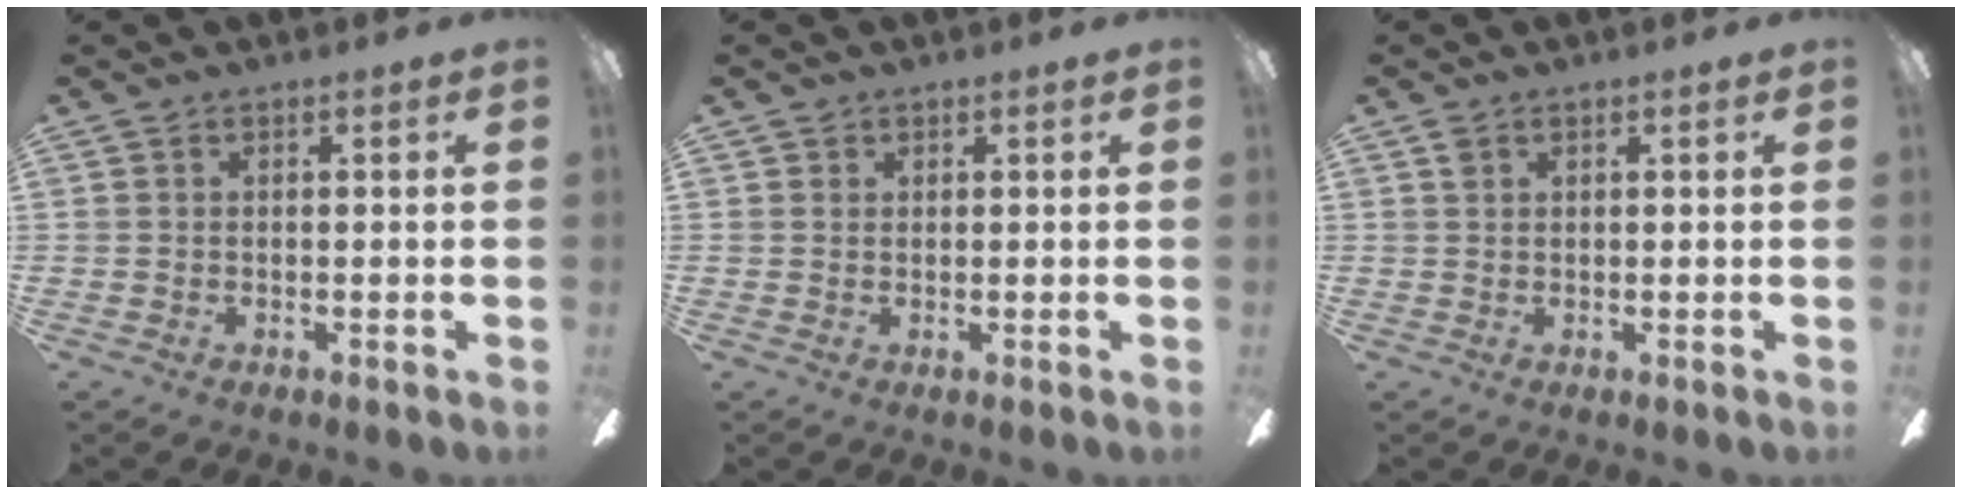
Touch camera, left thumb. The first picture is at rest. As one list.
[{"total": 1.3, "force": [0.7, 1.1, 0.0], "torque": [0.006, 0.001, 0.010]}, {"total": 1.4, "force": [0.9, 1.0, 0.4], "torque": [0.000, -0.002, 0.015]}]